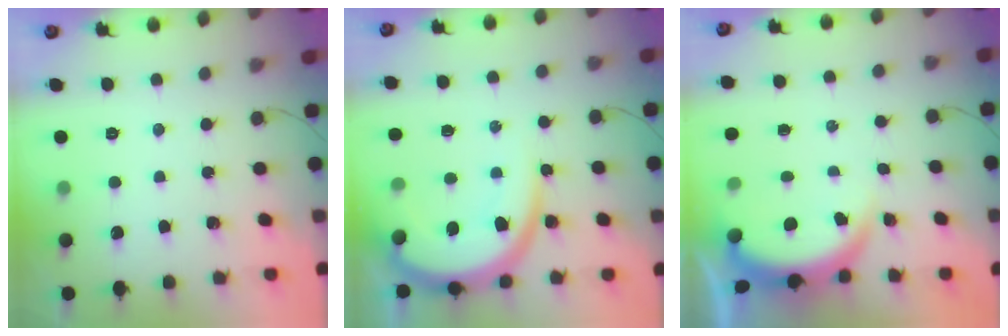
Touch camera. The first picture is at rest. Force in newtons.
{"total": 12.4, "press": 12.3, "slide": 1.2}
{"total": 3.9, "press": 3.9, "slide": 0.2}